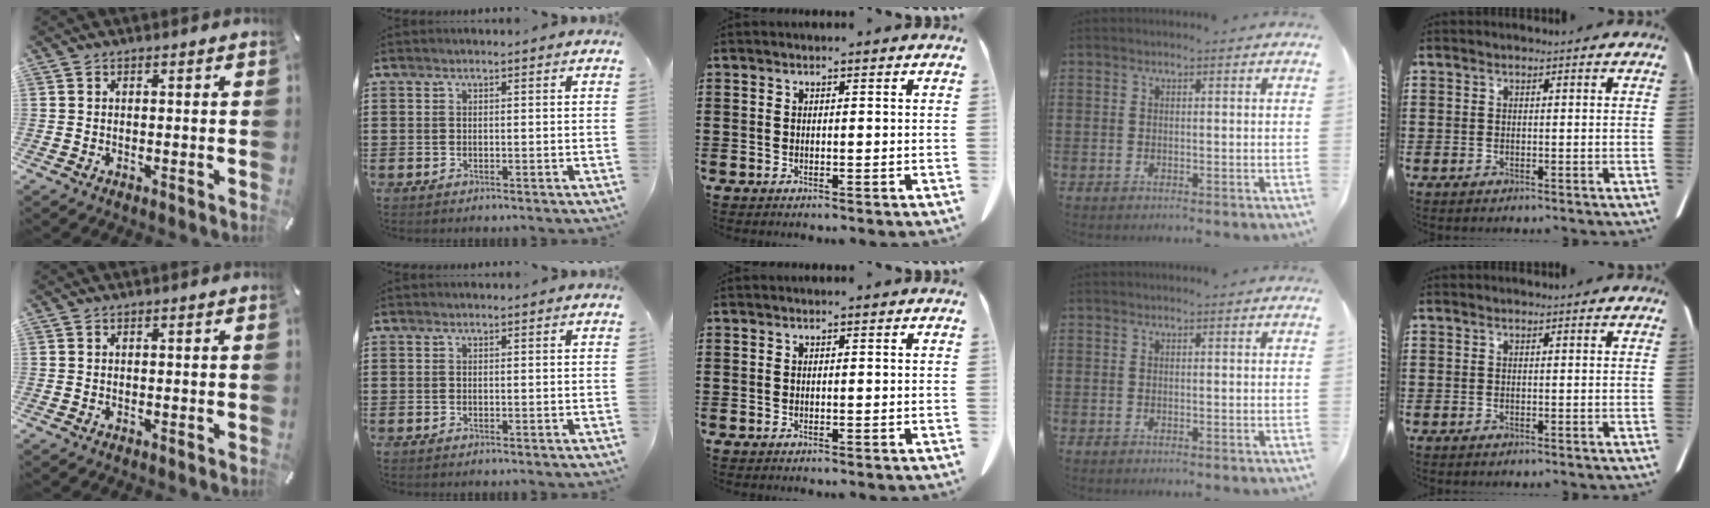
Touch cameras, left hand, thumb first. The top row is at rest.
{}